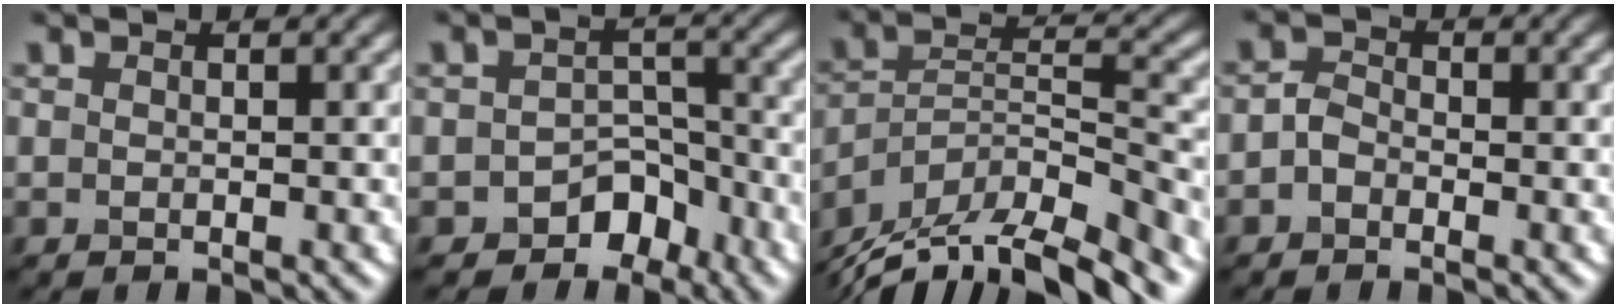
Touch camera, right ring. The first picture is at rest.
{"total": 4.0, "force": [-2.6, 2.6, 1.5], "torque": [-0.004, 0.009, -0.041]}
{"total": 12.3, "force": [-10.2, 3.1, 6.2], "torque": [-0.121, 0.020, -0.177]}
{"total": 1.4, "force": [-0.5, 1.0, 0.7], "torque": [-0.017, 0.007, -0.017]}